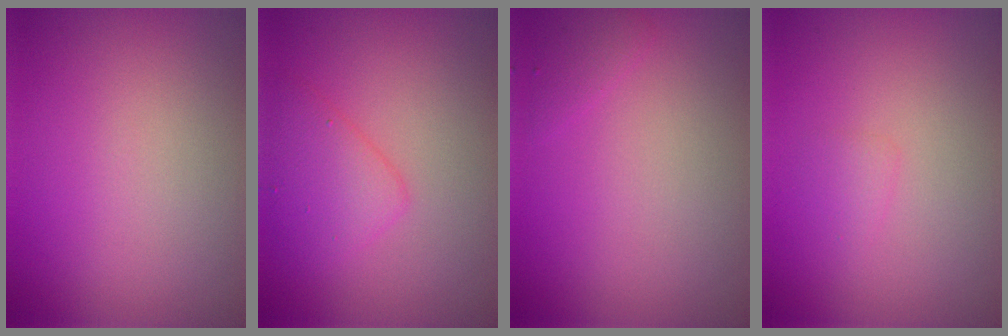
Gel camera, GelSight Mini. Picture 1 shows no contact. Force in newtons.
{"total": 2.9, "press": 2.9, "slide": 0.1}
{"total": 0.8, "press": 0.8, "slide": 0.1}
{"total": 0.8, "press": 0.8, "slide": 0.1}